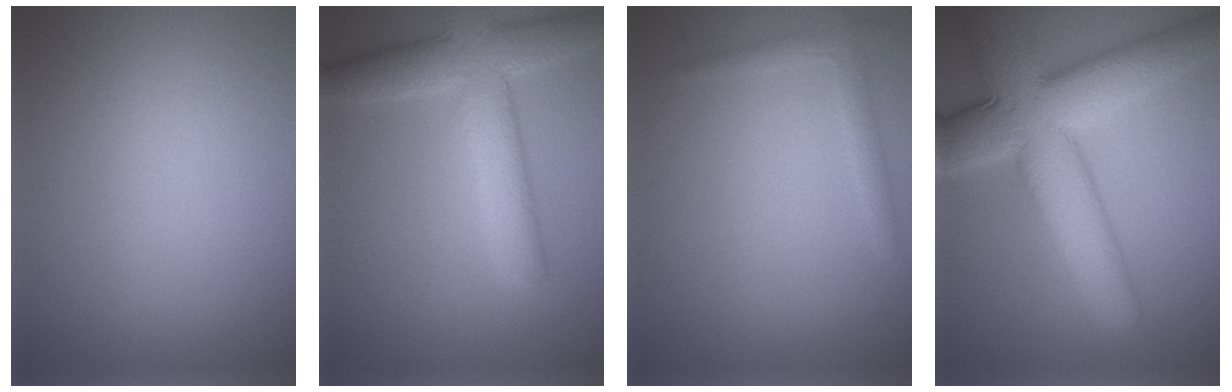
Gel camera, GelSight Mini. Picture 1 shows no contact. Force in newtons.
{"total": 7.1, "press": 7.1, "slide": 0.5}
{"total": 1.5, "press": 1.5, "slide": 0.1}
{"total": 11.3, "press": 11.3, "slide": 0.5}